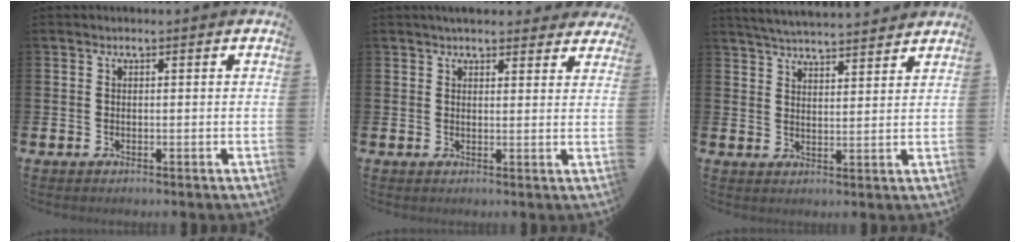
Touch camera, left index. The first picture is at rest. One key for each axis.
{"total": 3.7, "fx": 3.5, "fy": 0.9, "fz": 0.5, "tx": -0.003, "ty": -0.017, "tz": 0.063}
{"total": 4.9, "fx": 4.9, "fy": 0.1, "fz": 0.3, "tx": -0.024, "ty": -0.027, "tz": 0.087}